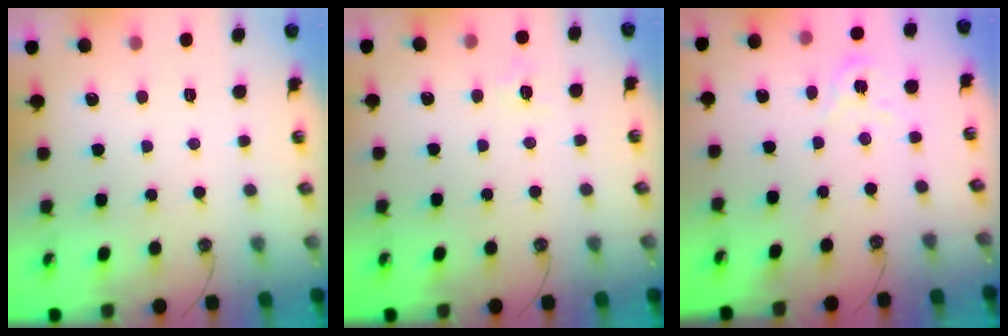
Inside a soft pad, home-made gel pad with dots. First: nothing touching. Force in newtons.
{"total": 5.6, "press": 5.6, "slide": 0.6}
{"total": 3.3, "press": 3.3, "slide": 0.2}